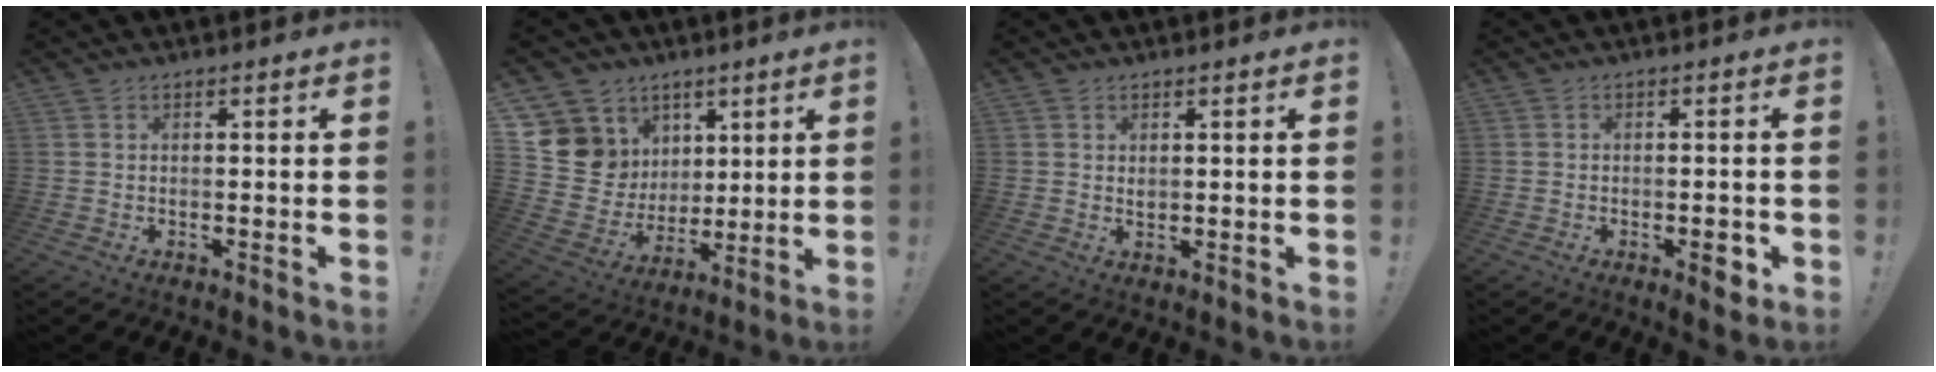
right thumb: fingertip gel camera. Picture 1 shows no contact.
{"total": 13.0, "force": [4.3, 11.9, 3.2], "torque": [-0.059, -0.032, 0.109]}
{"total": 1.3, "force": [0.7, 1.0, 0.3], "torque": [0.000, -0.003, 0.012]}
{"total": 4.1, "force": [-1.9, 2.2, 2.9], "torque": [-0.029, 0.009, -0.030]}